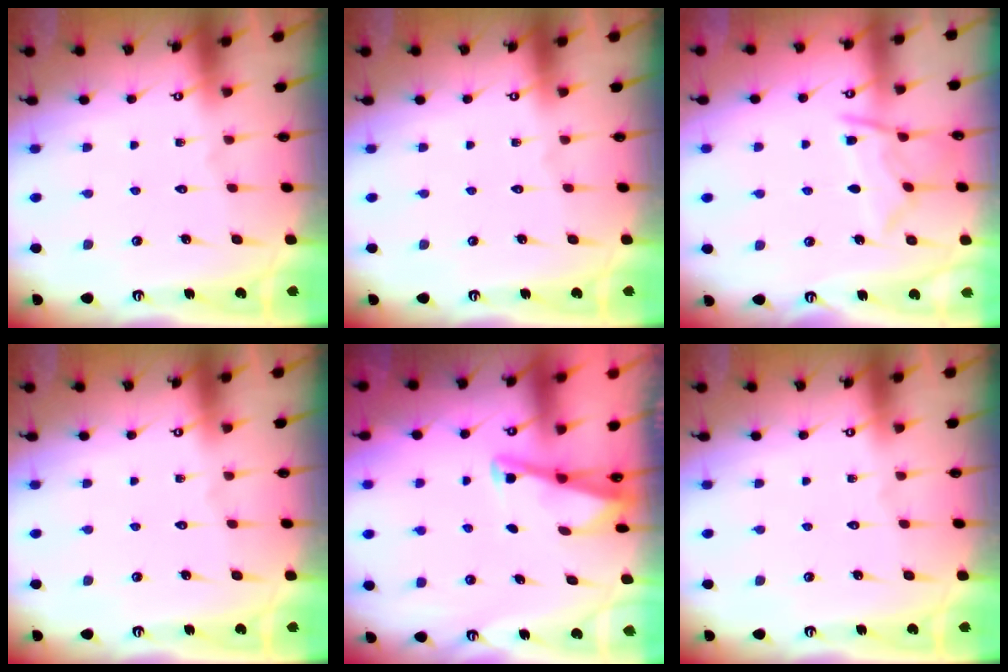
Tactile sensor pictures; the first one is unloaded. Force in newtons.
{"total": 0.0}
{"total": 9.8, "press": 9.7, "slide": 0.9}
{"total": 0.0}
{"total": 2.9, "press": 2.9, "slide": 0.4}
{"total": 0.0}